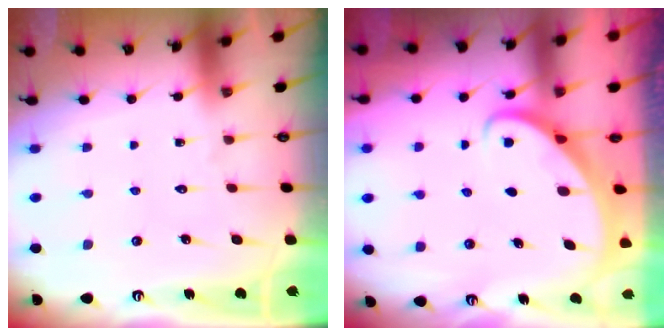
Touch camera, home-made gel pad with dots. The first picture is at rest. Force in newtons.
{"total": 2.8, "press": 2.8, "slide": 0.2}